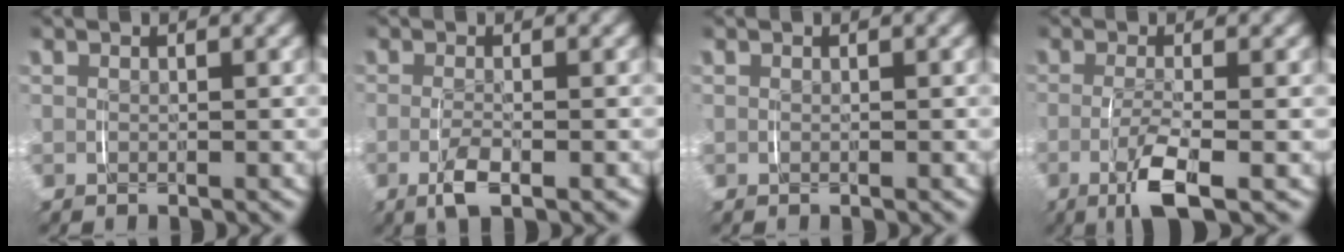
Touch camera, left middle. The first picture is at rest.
{"total": 2.5, "force": [-1.0, 0.6, 2.2], "torque": [-0.047, -0.009, -0.014]}
{"total": 0.0}
{"total": 4.2, "force": [-1.5, 0.6, 3.9], "torque": [-0.073, -0.010, -0.024]}